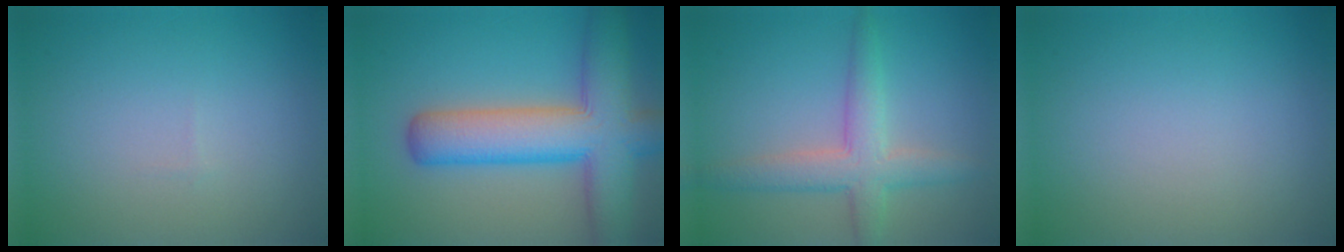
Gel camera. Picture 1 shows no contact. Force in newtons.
{"total": 9.8, "press": 9.8, "slide": 0.3}
{"total": 4.3, "press": 4.3, "slide": 0.1}
{"total": 0.0}